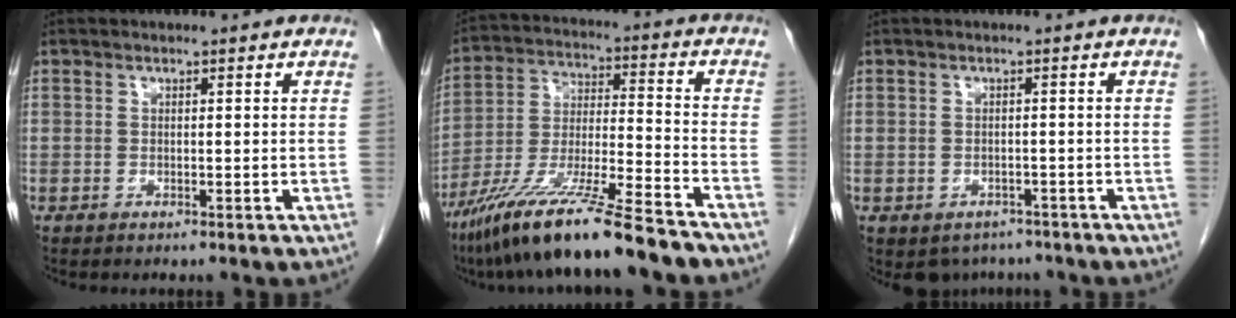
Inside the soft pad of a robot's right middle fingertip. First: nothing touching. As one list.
[{"total": 17.5, "force": [-13.2, 0.2, 11.5], "torque": [-0.226, -0.034, -0.239]}, {"total": 4.6, "force": [-3.5, 2.9, 0.7], "torque": [-0.001, 0.007, -0.044]}]